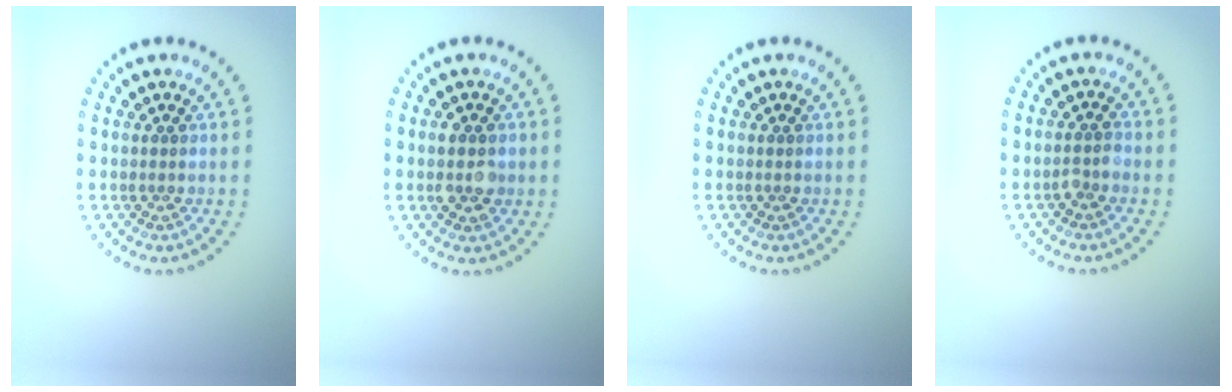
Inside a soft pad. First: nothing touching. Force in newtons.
{"total": 2.8, "press": 2.8, "slide": 0.1}
{"total": 0.0}
{"total": 1.2, "press": 1.1, "slide": 0.4}